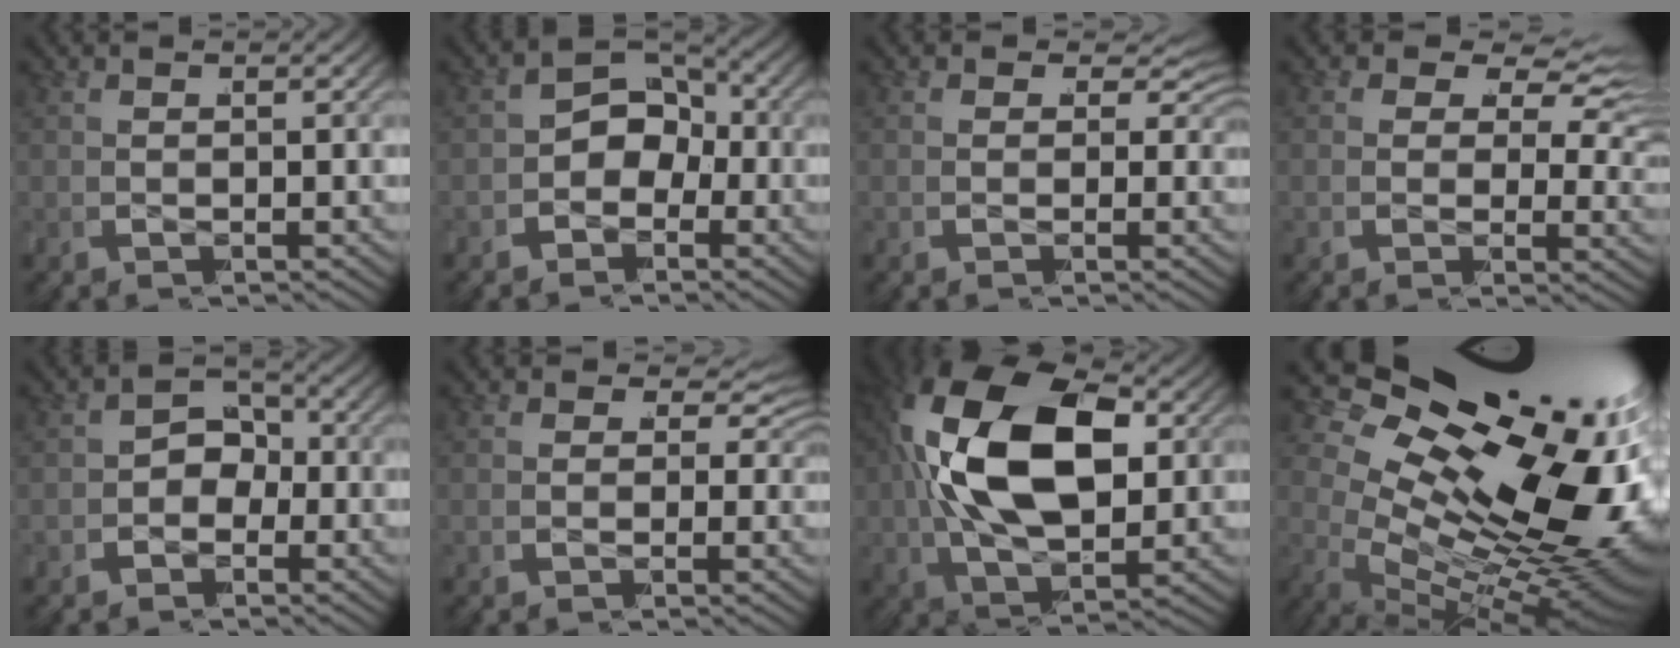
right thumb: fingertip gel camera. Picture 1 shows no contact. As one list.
[{"total": 6.9, "force": [-1.2, 5.1, 4.5], "torque": [-0.083, -0.008, -0.021]}, {"total": 3.0, "force": [0.3, 2.1, 2.2], "torque": [-0.033, -0.009, 0.006]}, {"total": 6.4, "force": [1.9, 3.9, 4.8], "torque": [-0.063, 0.002, 0.023]}, {"total": 4.8, "force": [-1.0, 3.9, 2.7], "torque": [-0.052, -0.007, -0.019]}, {"total": 3.2, "force": [0.3, 2.1, 2.3], "torque": [-0.035, -0.009, 0.006]}, {"total": 17.2, "force": [0.6, 10.6, 13.6], "torque": [-0.298, -0.028, 0.021]}, {"total": 27.9, "force": [1.4, 16.8, 22.2], "torque": [-0.339, -0.030, 0.026]}]